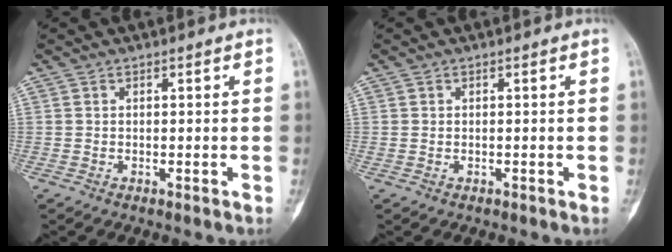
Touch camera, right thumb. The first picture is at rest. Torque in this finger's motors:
{"motor_torque": [0.31, 0.22, 0.07, -0.19, 0.00]}